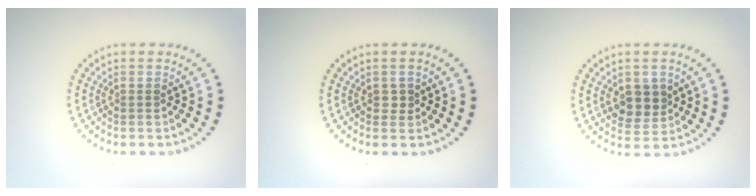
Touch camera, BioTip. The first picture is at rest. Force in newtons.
{"total": 0.7, "press": 0.7, "slide": 0.3}
{"total": 2.9, "press": 2.8, "slide": 1.0}